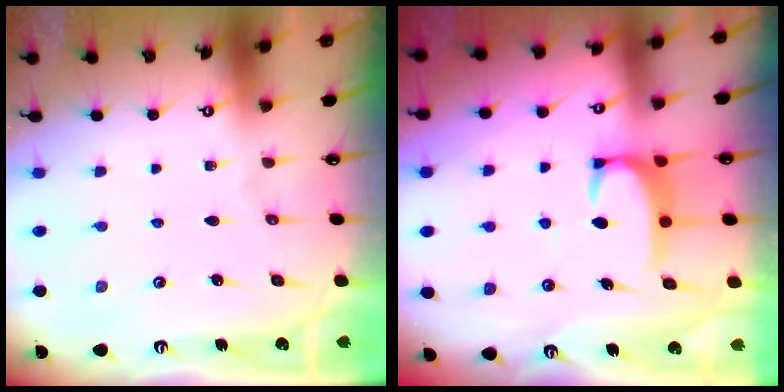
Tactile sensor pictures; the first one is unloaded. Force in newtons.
{"total": 2.6, "press": 2.6, "slide": 0.3}